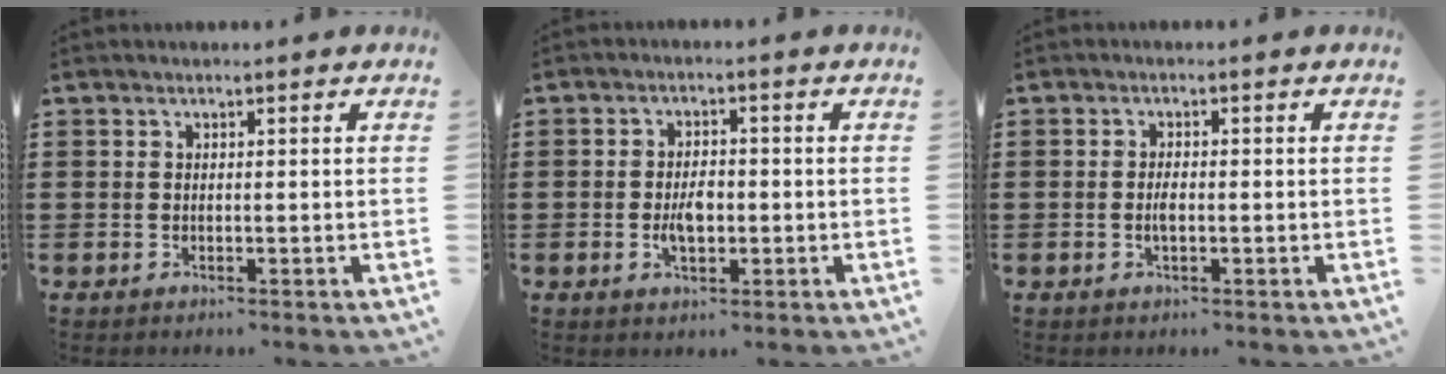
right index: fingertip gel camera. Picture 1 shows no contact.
{"total": 3.9, "force": [-0.7, 2.1, 3.2], "torque": [-0.059, 0.000, -0.015]}
{"total": 1.8, "force": [-0.3, 0.7, 1.6], "torque": [-0.031, 0.001, -0.006]}